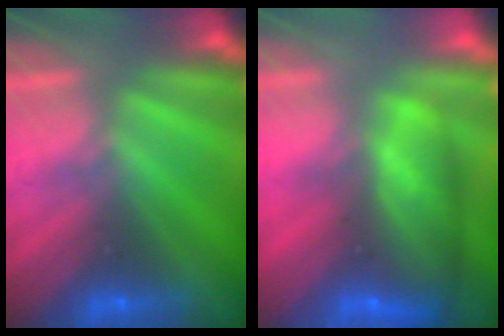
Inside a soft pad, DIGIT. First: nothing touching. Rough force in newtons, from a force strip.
{"total": 8.9}